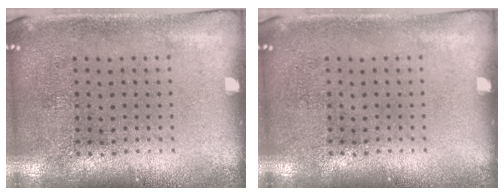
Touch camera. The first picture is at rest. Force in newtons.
{"total": 0.0}